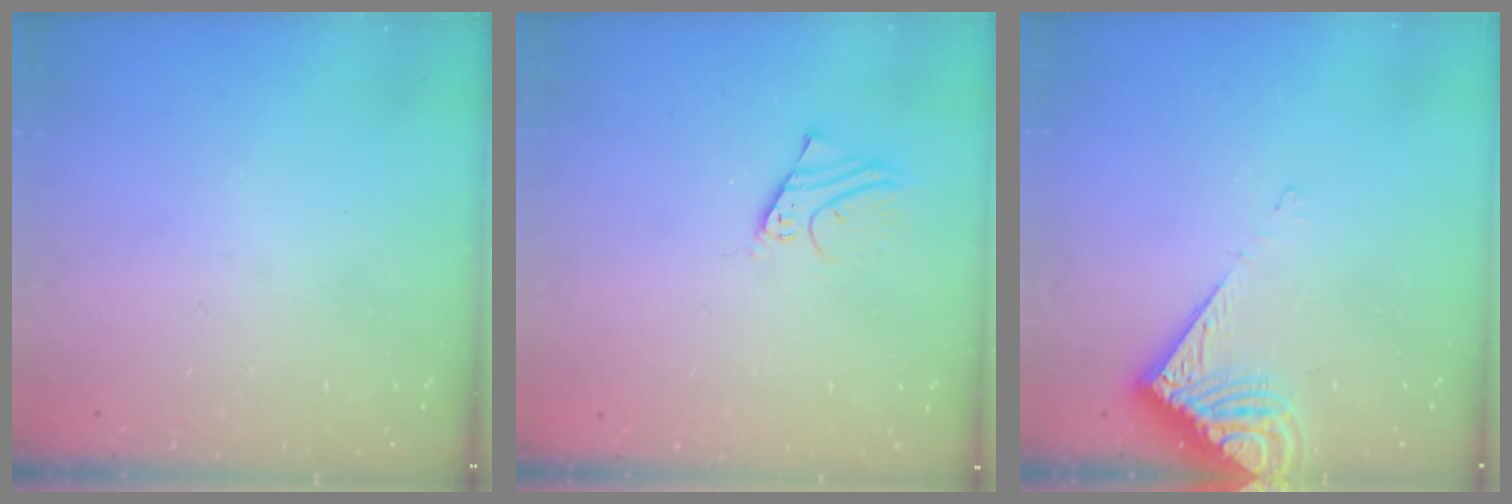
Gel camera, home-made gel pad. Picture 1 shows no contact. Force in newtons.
{"total": 3.5, "press": 3.5, "slide": 0.3}
{"total": 7.7, "press": 7.6, "slide": 0.9}